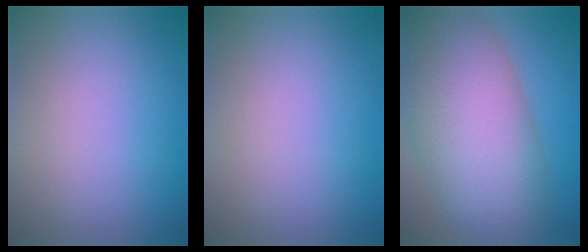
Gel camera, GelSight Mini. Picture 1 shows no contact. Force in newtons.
{"total": 0.0}
{"total": 13.3, "press": 13.3, "slide": 0.5}